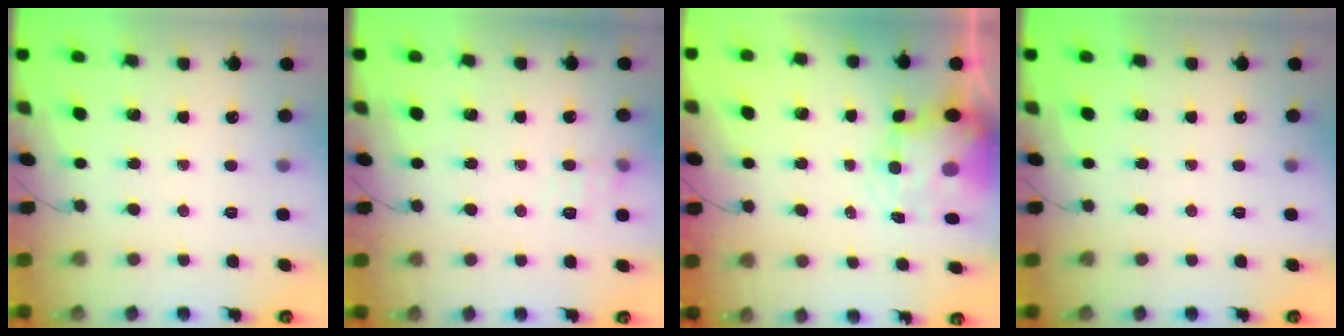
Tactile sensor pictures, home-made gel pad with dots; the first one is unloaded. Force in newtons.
{"total": 7.4, "press": 7.2, "slide": 1.8}
{"total": 8.1, "press": 7.9, "slide": 1.9}
{"total": 0.0}